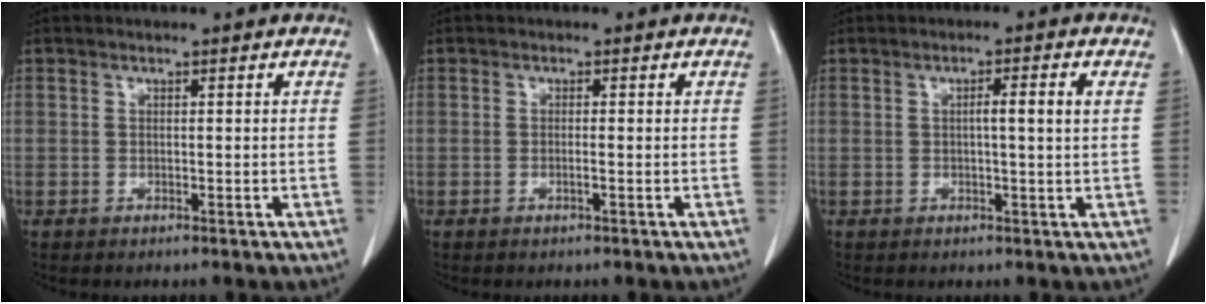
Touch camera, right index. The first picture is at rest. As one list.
[{"total": 0.9, "force": [-0.3, -0.1, 0.8], "torque": [-0.015, 0.000, -0.005]}, {"total": 3.4, "force": [0.6, -0.3, 3.3], "torque": [-0.056, 0.003, 0.008]}]